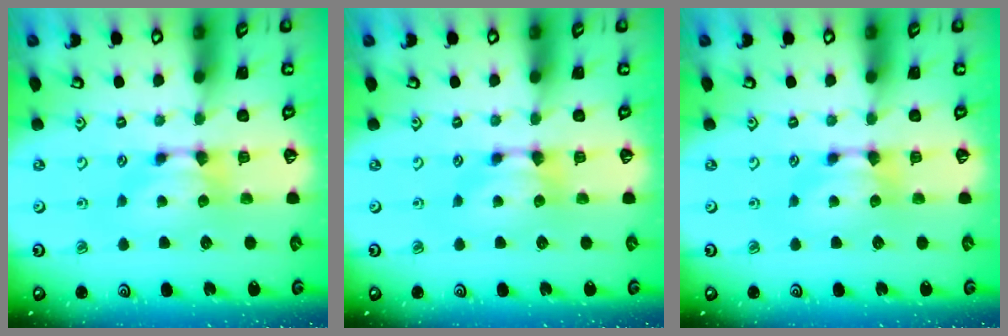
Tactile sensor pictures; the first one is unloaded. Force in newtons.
{"total": 0.0}
{"total": 0.0}